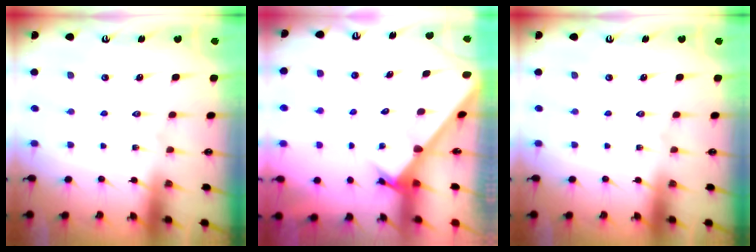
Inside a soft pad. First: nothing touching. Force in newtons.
{"total": 2.8, "press": 2.8, "slide": 0.3}
{"total": 0.0}